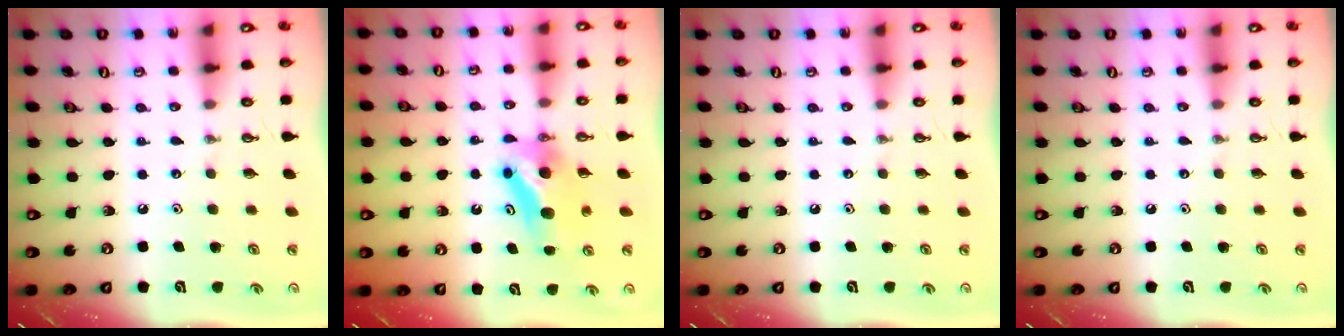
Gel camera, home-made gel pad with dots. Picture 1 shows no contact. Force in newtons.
{"total": 9.2, "press": 8.9, "slide": 2.0}
{"total": 0.0}
{"total": 0.0}